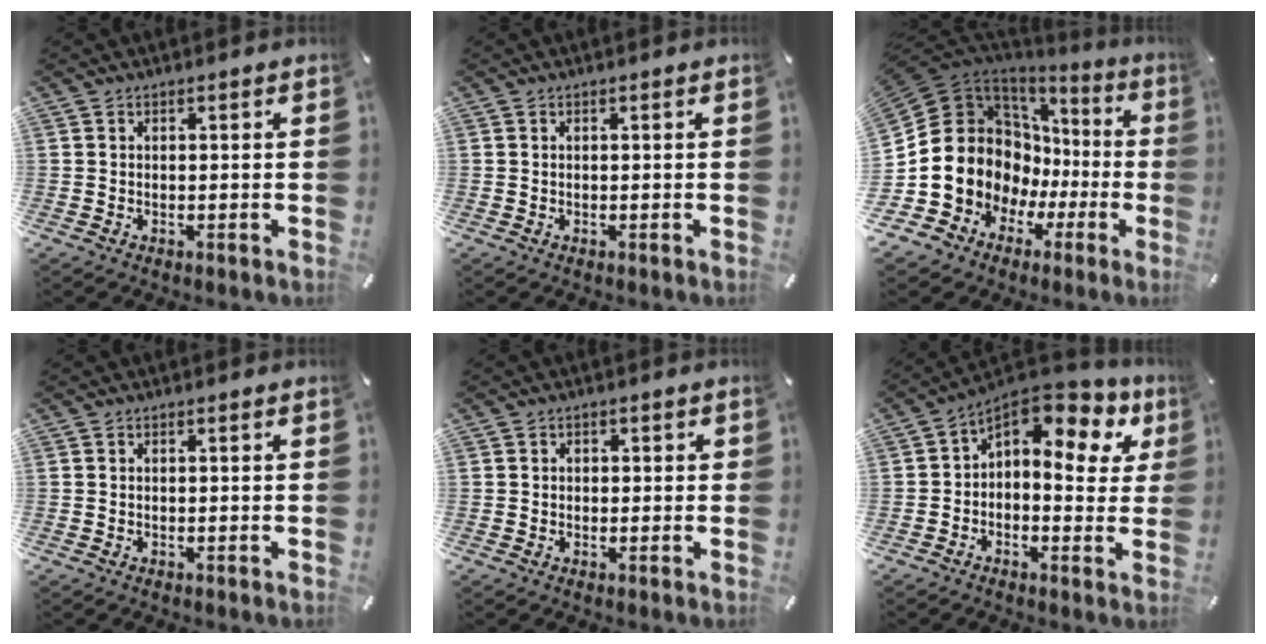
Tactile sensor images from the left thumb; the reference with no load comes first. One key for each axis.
{"total": 0.0}
{"total": 15.3, "fx": -0.4, "fy": 14.0, "fz": 6.2, "tx": -0.140, "ty": -0.032, "tz": 0.010}
{"total": 0.0}
{"total": 1.2, "fx": -0.2, "fy": 1.1, "fz": 0.3, "tx": -0.007, "ty": 0.004, "tz": -0.006}
{"total": 10.1, "fx": 4.9, "fy": 5.3, "fz": 7.1, "tx": -0.119, "ty": -0.039, "tz": 0.084}